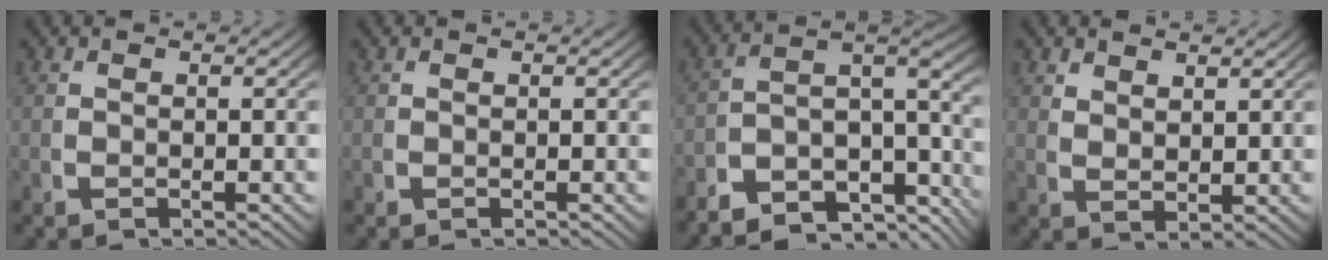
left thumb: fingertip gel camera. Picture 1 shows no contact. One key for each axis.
{"total": 0.0}
{"total": 10.9, "fx": -4.6, "fy": 6.5, "fz": 7.4, "tx": -0.126, "ty": -0.038, "tz": -0.069}
{"total": 2.1, "fx": 1.9, "fy": 0.4, "fz": 0.7, "tx": -0.009, "ty": -0.005, "tz": 0.048}